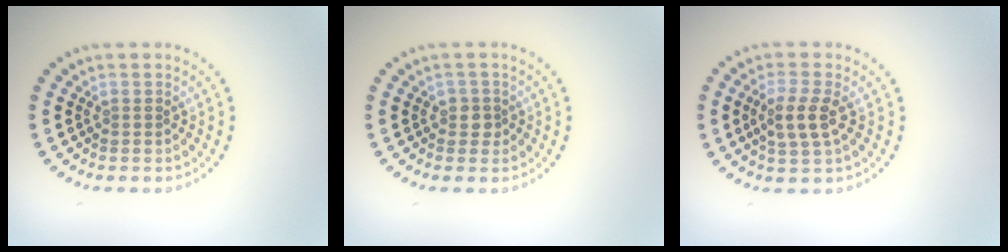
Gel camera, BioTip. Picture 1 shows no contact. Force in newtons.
{"total": 1.5, "press": 1.2, "slide": 0.8}
{"total": 2.7, "press": 2.6, "slide": 0.9}